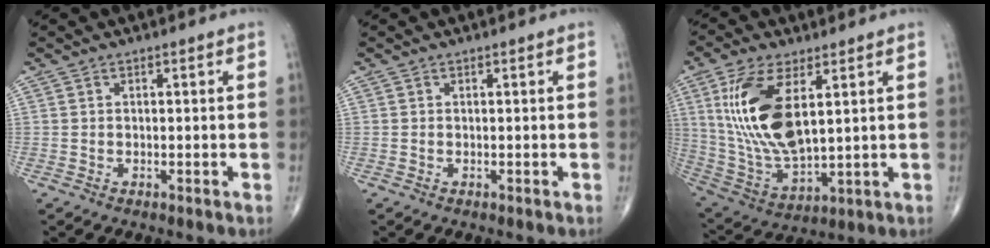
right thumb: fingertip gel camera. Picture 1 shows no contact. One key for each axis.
{"total": 0.0}
{"total": 17.6, "fx": 4.9, "fy": 7.9, "fz": 15.0, "tx": -0.304, "ty": -0.024, "tz": 0.107}